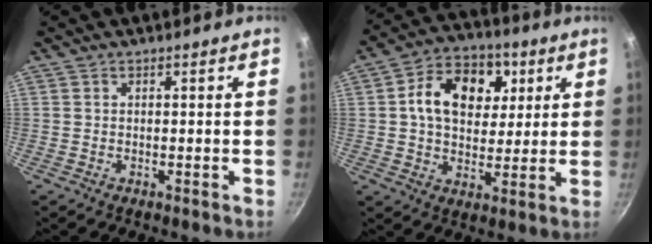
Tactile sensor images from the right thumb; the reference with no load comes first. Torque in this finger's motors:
{"motor_torque": [0.12, 0.22, 0.57, -0.55, 0.28]}